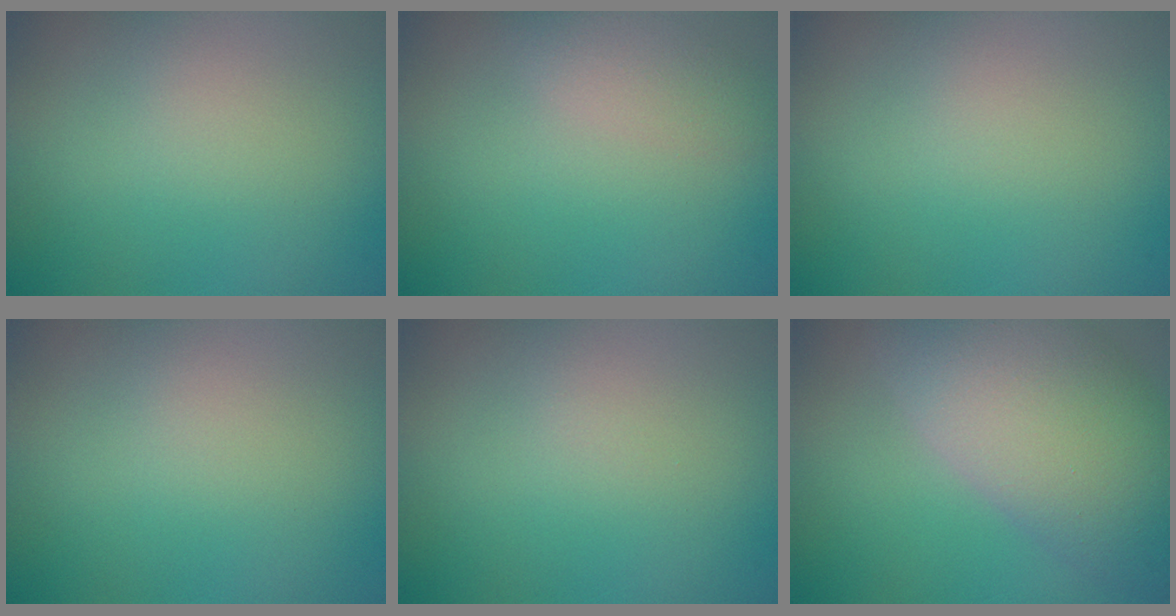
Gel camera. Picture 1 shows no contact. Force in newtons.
{"total": 1.7, "press": 1.7, "slide": 0.0}
{"total": 0.0}
{"total": 0.0}
{"total": 0.0}
{"total": 9.9, "press": 9.9, "slide": 0.7}